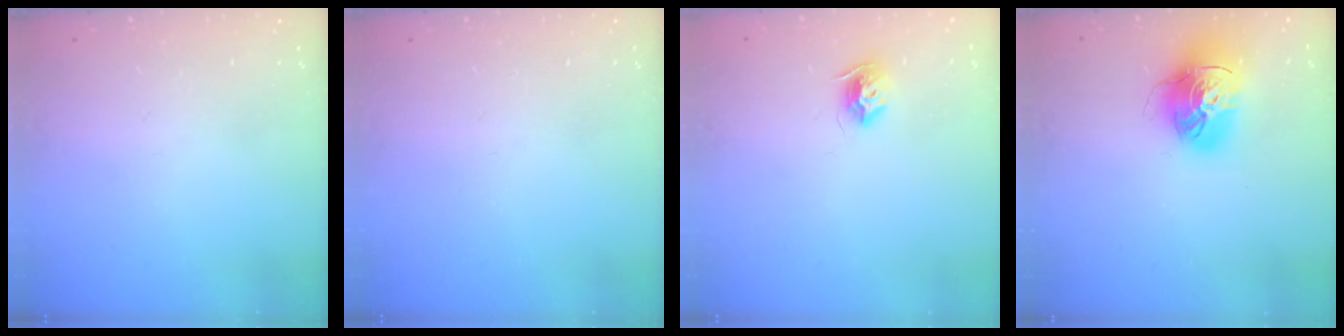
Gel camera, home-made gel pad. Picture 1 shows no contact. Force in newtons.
{"total": 0.0}
{"total": 8.1, "press": 8.1, "slide": 0.2}
{"total": 16.3, "press": 16.2, "slide": 1.6}